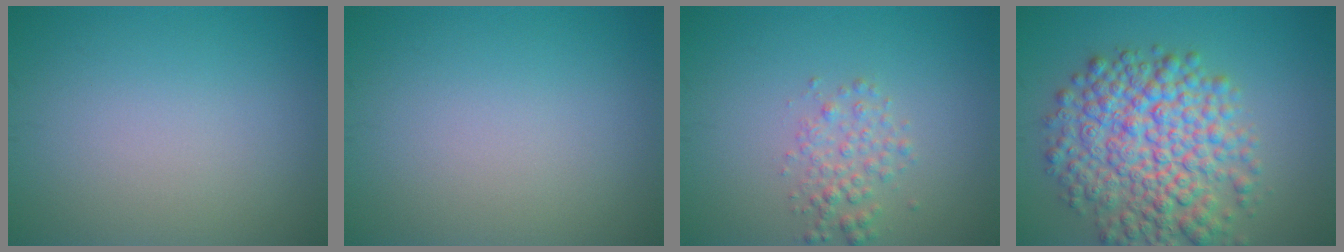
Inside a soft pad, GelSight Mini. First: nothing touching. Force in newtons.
{"total": 0.0}
{"total": 2.1, "press": 2.1, "slide": 0.1}
{"total": 9.1, "press": 9.1, "slide": 0.3}